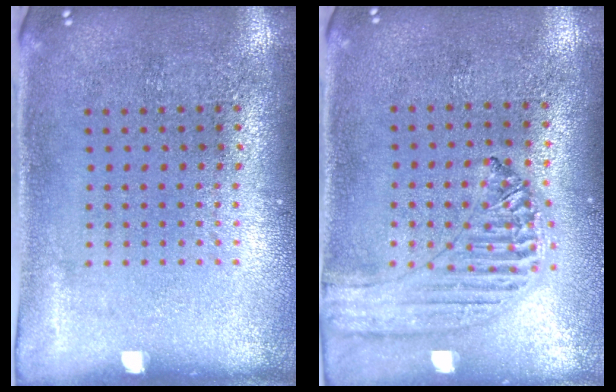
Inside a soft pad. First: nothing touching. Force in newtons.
{"total": 1.2, "press": 1.2, "slide": 0.1}